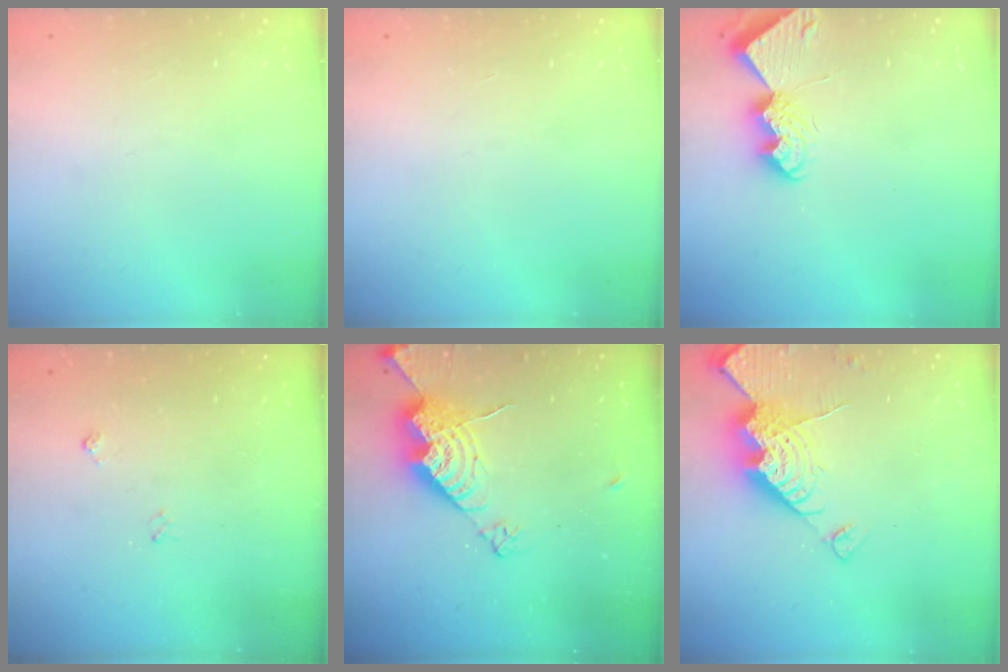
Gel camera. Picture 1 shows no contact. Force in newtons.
{"total": 0.0}
{"total": 8.7, "press": 8.6, "slide": 1.1}
{"total": 4.4, "press": 4.3, "slide": 0.6}
{"total": 13.5, "press": 13.4, "slide": 1.1}
{"total": 15.4, "press": 15.3, "slide": 1.5}